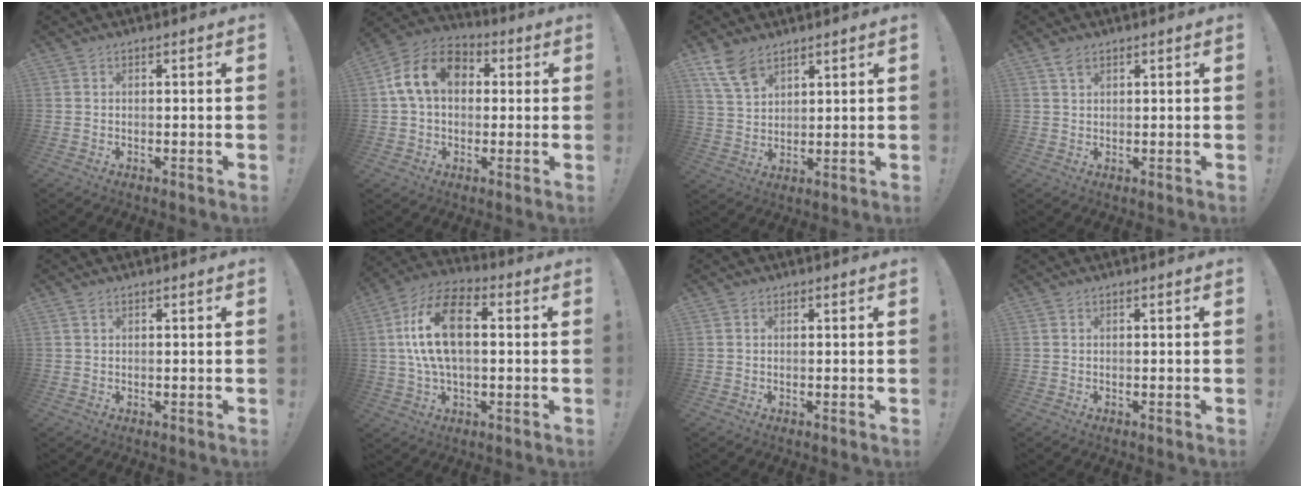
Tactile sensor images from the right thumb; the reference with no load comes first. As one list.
[{"total": 14.4, "force": [3.7, 10.3, 9.3], "torque": [-0.156, 0.011, 0.073]}, {"total": 8.3, "force": [5.8, 4.3, 4.1], "torque": [-0.080, -0.026, 0.116]}, {"total": 2.4, "force": [1.7, 1.1, 1.3], "torque": [-0.021, -0.005, 0.030]}, {"total": 0.7, "force": [0.4, 0.4, 0.3], "torque": [0.000, -0.003, 0.007]}, {"total": 16.3, "force": [2.0, 9.1, 13.5], "torque": [-0.252, 0.013, 0.034]}, {"total": 0.6, "force": [0.4, 0.4, -0.1], "torque": [0.006, 0.000, 0.007]}, {"total": 0.0}]